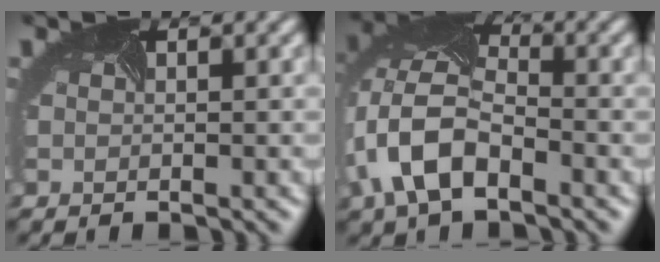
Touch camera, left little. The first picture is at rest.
{"total": 7.8, "force": [-2.8, 4.3, 6.0], "torque": [-0.136, 0.003, -0.064]}